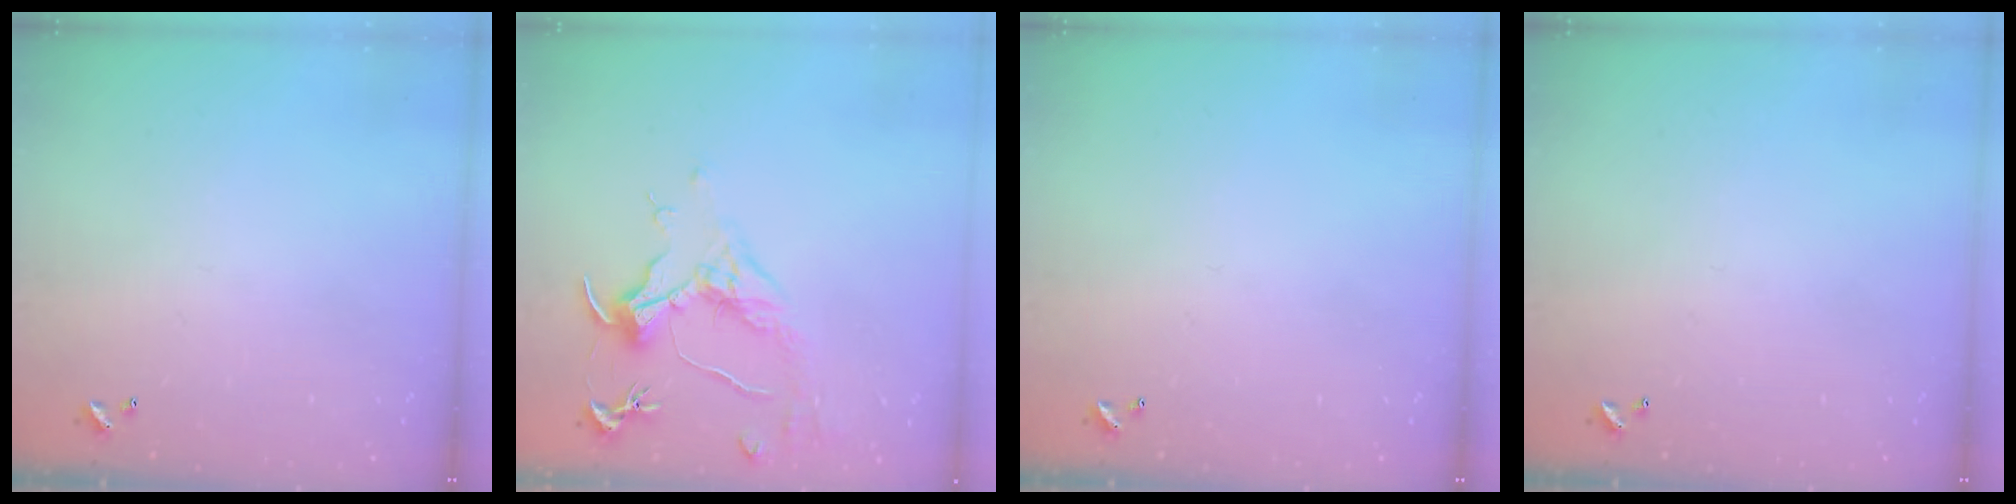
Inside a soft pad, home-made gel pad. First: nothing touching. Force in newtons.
{"total": 1.6, "press": 1.3, "slide": 0.9}
{"total": 0.0}
{"total": 0.0}